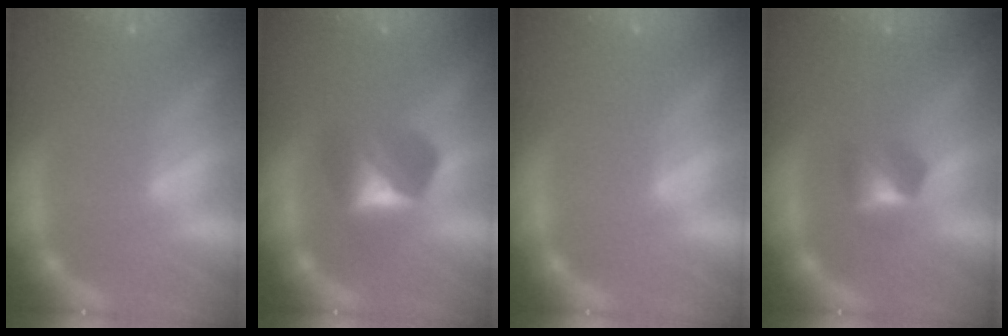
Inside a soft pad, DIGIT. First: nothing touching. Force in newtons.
{"total": 3.9}
{"total": 0.0}
{"total": 2.4}